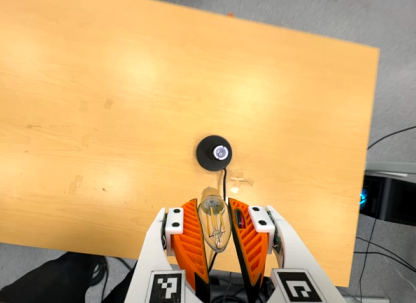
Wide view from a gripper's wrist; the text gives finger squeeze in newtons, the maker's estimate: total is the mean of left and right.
{"total": 13.0, "left": 14.2, "right": 11.8}